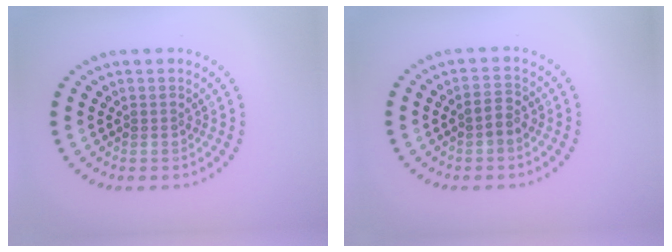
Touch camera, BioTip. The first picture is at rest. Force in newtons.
{"total": 1.7, "press": 1.6, "slide": 0.5}